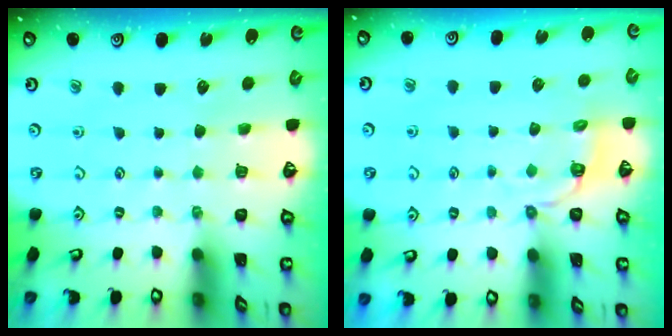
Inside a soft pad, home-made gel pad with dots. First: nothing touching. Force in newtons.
{"total": 3.3, "press": 1.8, "slide": 2.7}